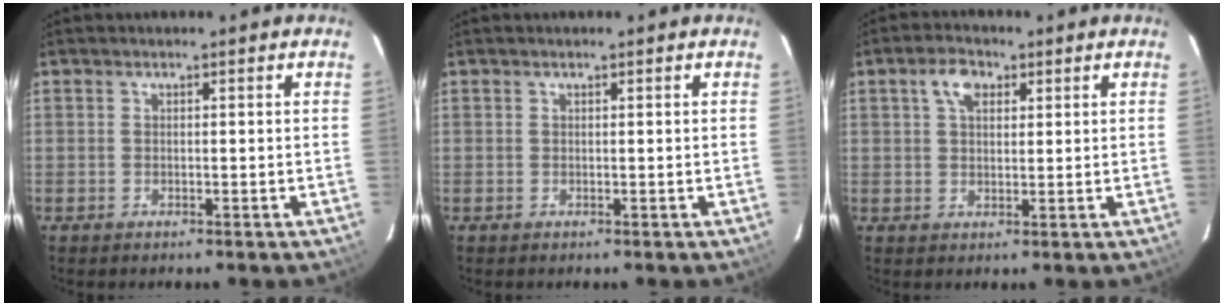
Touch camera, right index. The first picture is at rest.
{"total": 0.0}
{"total": 4.6, "force": [2.0, 2.9, 3.0], "torque": [-0.053, 0.015, 0.036]}